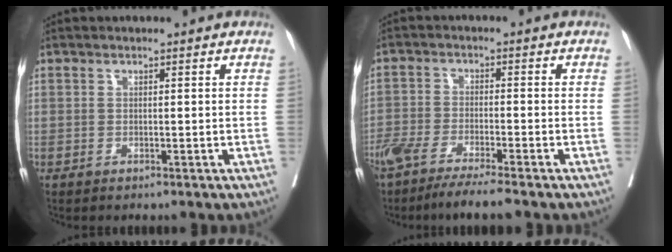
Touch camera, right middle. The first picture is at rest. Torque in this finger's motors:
{"motor_torque": [1.17, -0.97, 0.29, 0.09]}